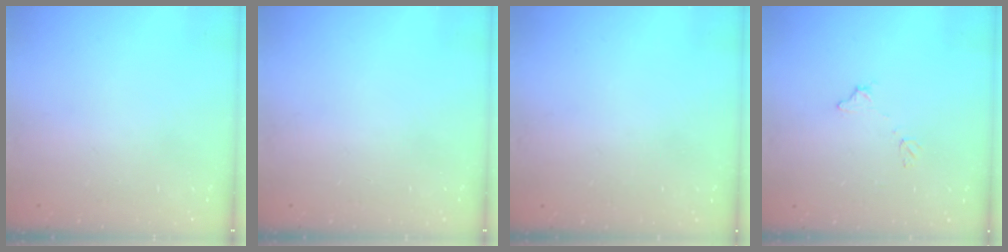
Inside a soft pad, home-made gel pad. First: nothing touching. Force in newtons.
{"total": 0.0}
{"total": 3.2, "press": 3.2, "slide": 0.1}
{"total": 7.0, "press": 7.0, "slide": 0.3}